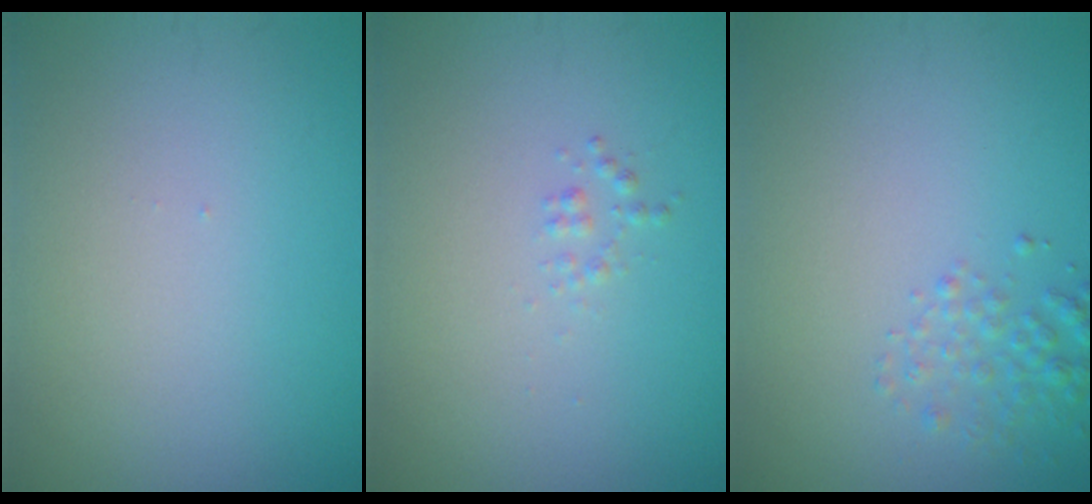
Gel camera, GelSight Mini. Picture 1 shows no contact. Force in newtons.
{"total": 0.7, "press": 0.7, "slide": 0.0}
{"total": 1.8, "press": 1.8, "slide": 0.1}